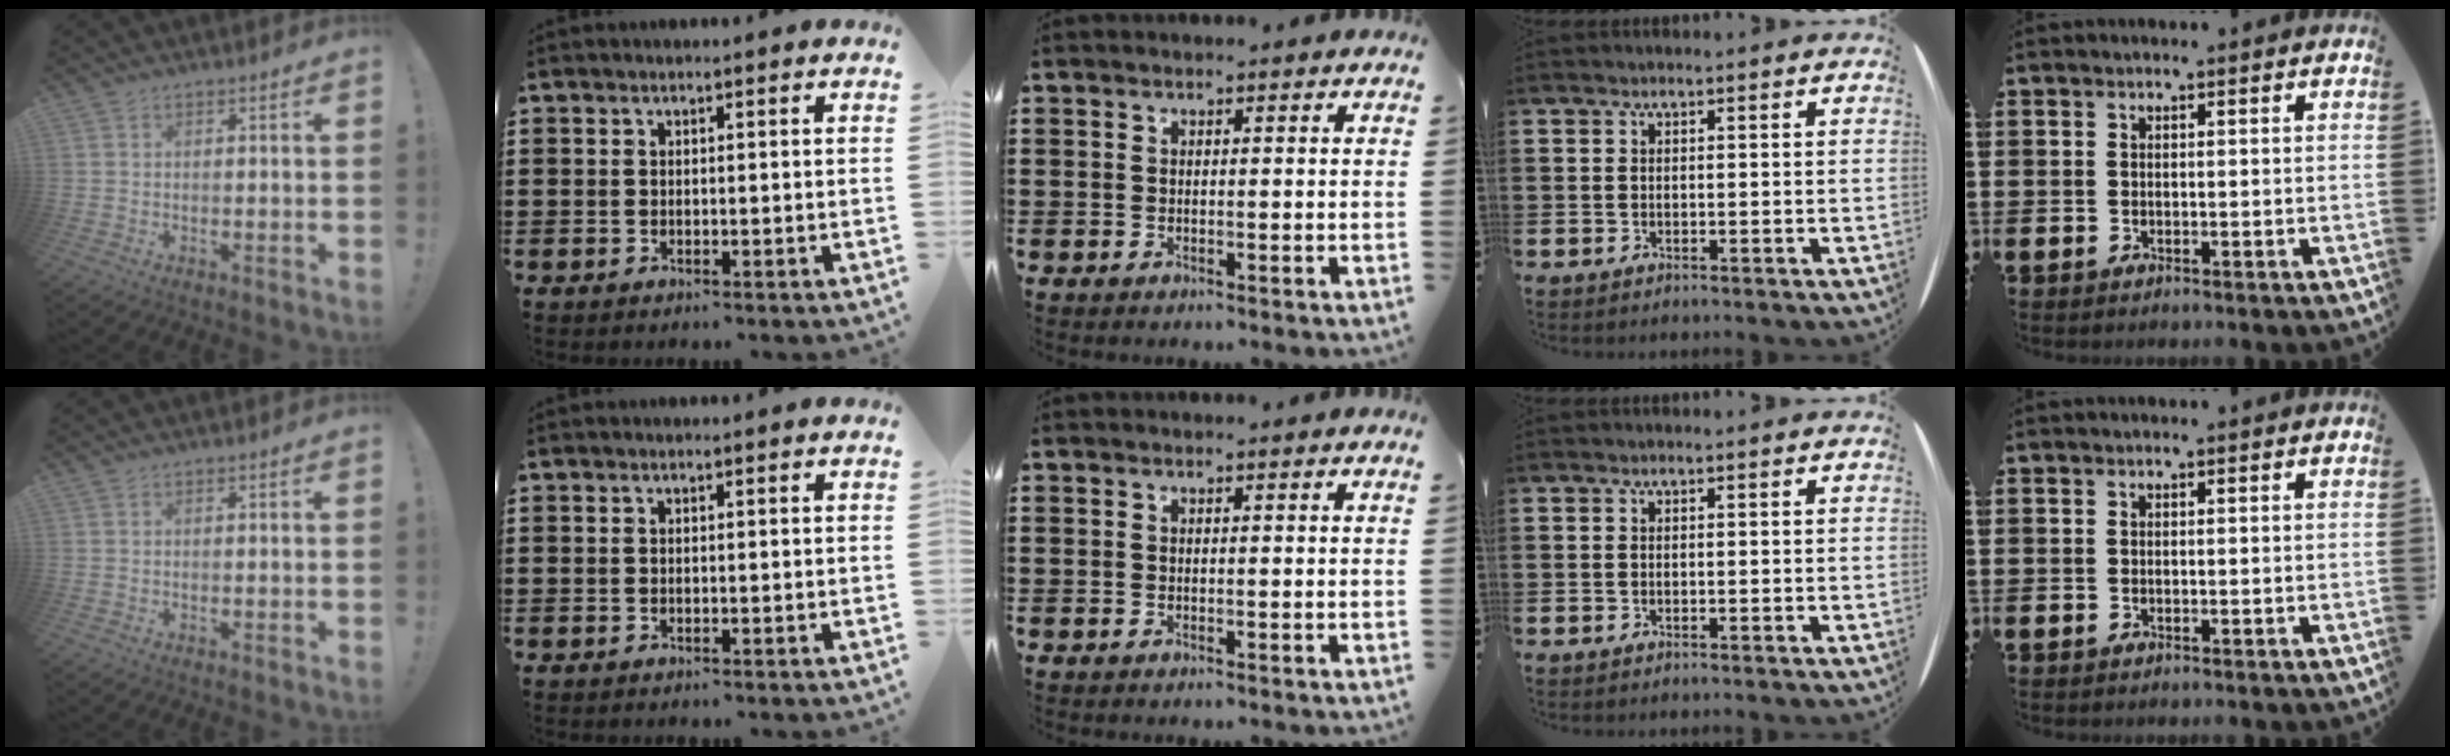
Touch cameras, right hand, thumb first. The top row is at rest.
{}